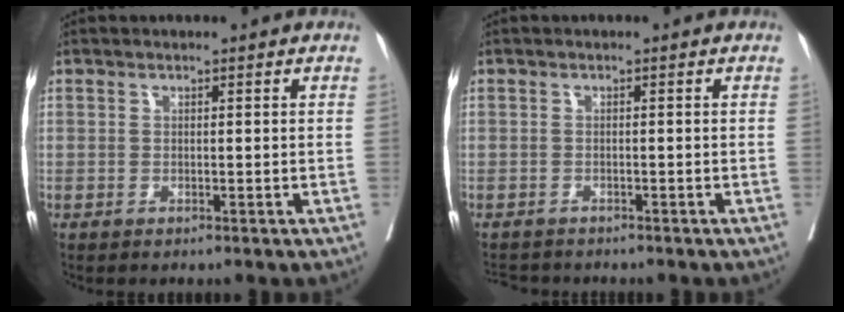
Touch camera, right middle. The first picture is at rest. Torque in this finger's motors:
{"motor_torque": [0.06, -0.05, 0.00, -0.01]}